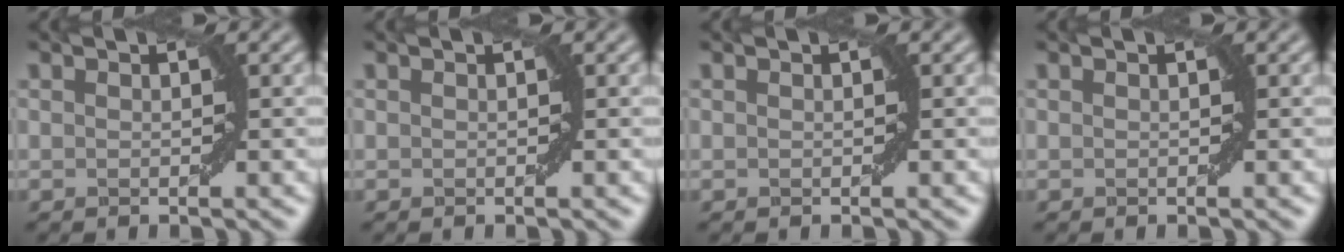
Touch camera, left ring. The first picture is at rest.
{"total": 0.0}
{"total": 0.0}
{"total": 0.0}